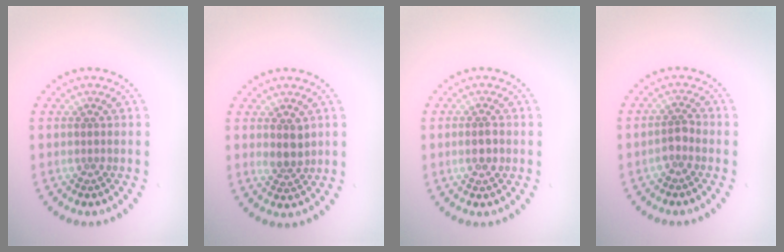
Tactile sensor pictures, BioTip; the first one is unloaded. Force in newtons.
{"total": 2.0, "press": 1.8, "slide": 0.9}
{"total": 1.6, "press": 1.6, "slide": 0.2}
{"total": 1.4, "press": 1.1, "slide": 0.9}